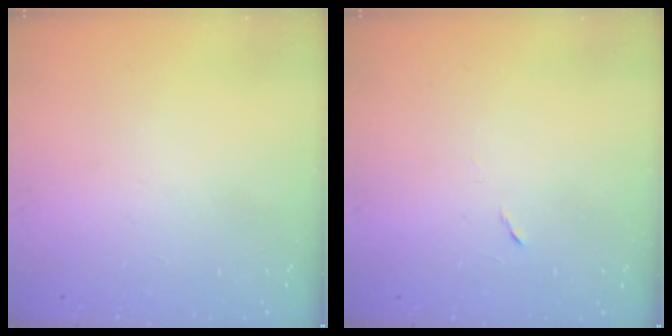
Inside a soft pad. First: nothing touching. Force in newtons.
{"total": 5.2, "press": 4.8, "slide": 2.1}